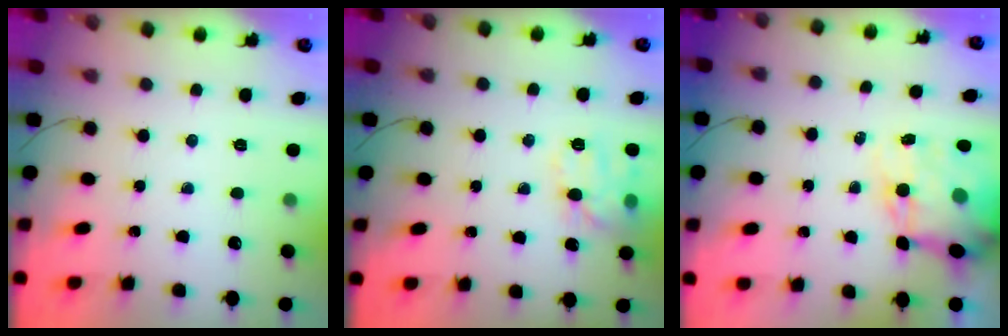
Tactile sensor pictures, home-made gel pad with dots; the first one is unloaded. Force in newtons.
{"total": 11.3, "press": 11.3, "slide": 0.6}
{"total": 11.6, "press": 11.2, "slide": 3.0}